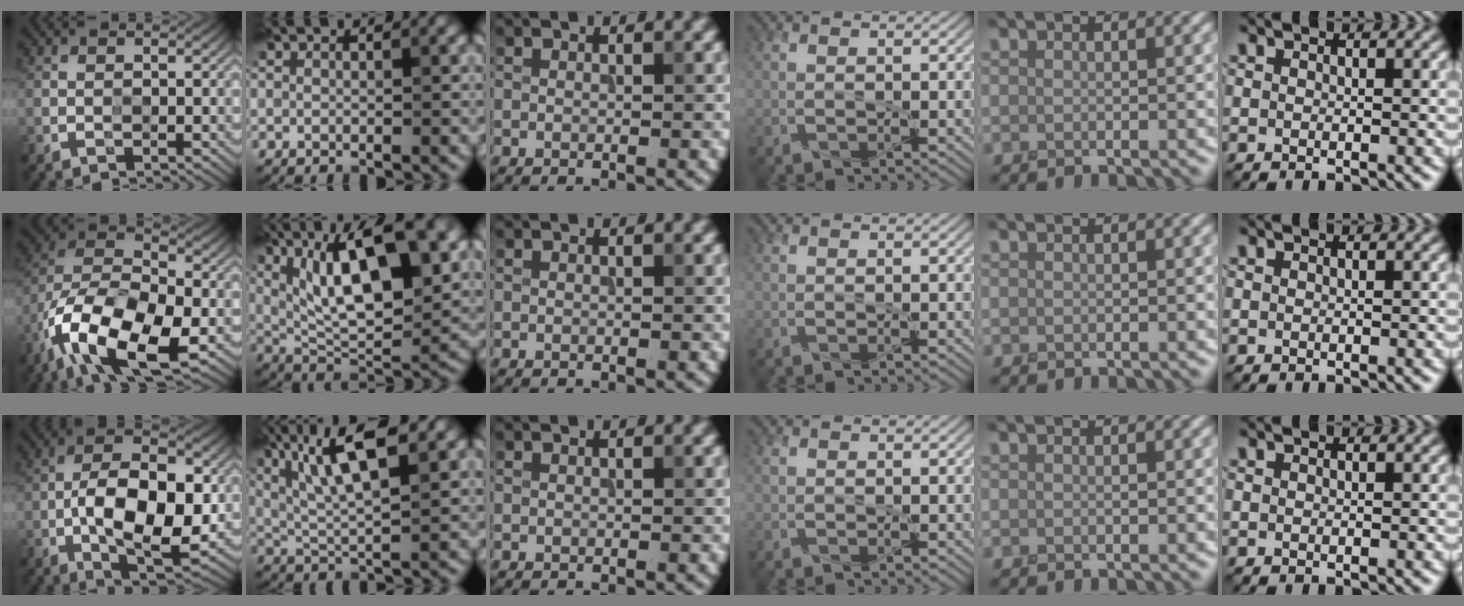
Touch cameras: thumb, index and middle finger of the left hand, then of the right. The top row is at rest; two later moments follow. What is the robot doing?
{"motion": "peel", "object": "sticker"}